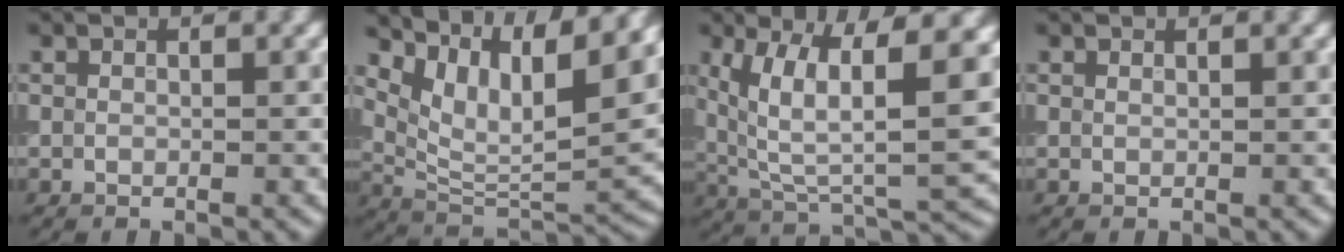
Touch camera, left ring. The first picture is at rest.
{"total": 10.7, "force": [6.0, 3.7, 8.0], "torque": [-0.136, -0.006, 0.112]}
{"total": 11.9, "force": [4.1, 4.2, 10.3], "torque": [-0.182, 0.000, 0.074]}
{"total": 0.7, "force": [0.6, 0.2, 0.3], "torque": [0.000, -0.001, 0.005]}